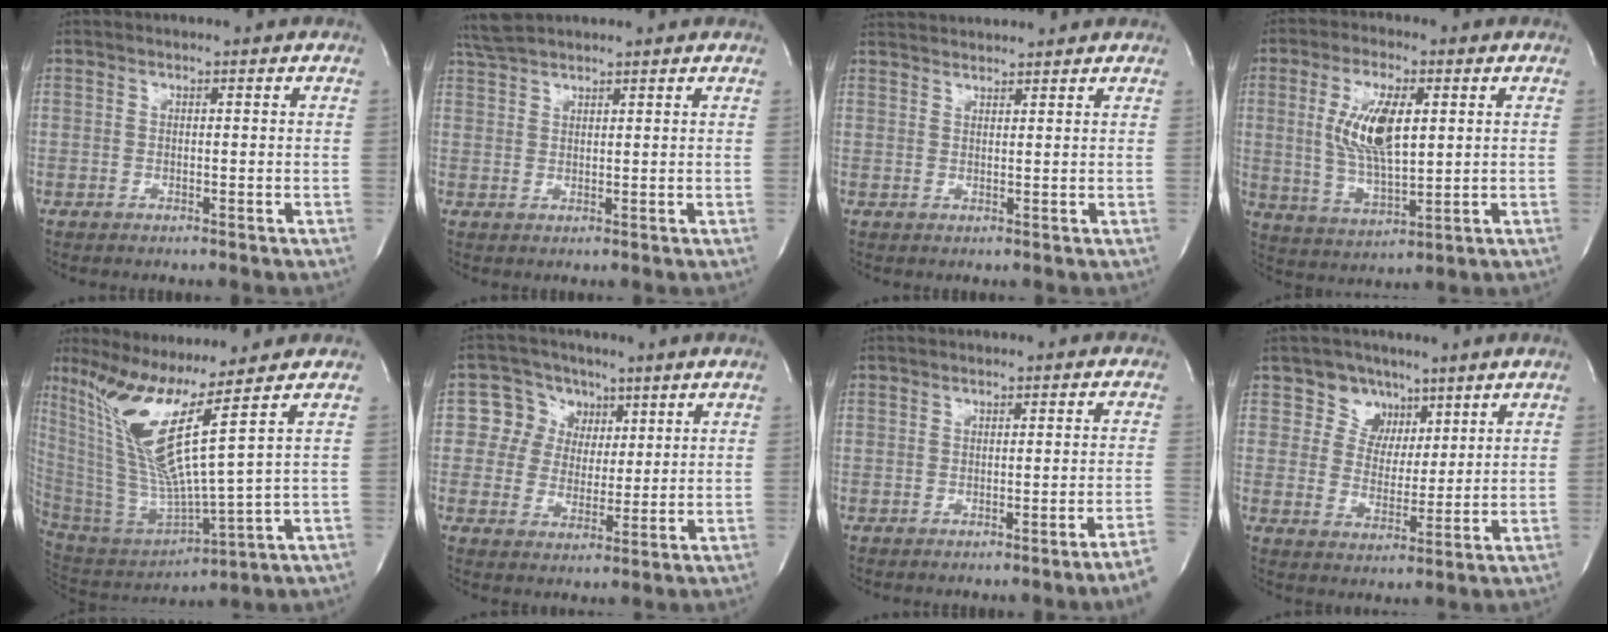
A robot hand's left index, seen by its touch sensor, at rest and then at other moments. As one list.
[{"total": 4.3, "force": [4.0, 0.7, 1.4], "torque": [-0.038, 0.026, 0.082]}, {"total": 5.9, "force": [5.8, 0.1, 1.2], "torque": [-0.024, 0.036, 0.087]}, {"total": 10.2, "force": [1.9, 3.2, 9.5], "torque": [-0.198, 0.000, 0.041]}, {"total": 13.9, "force": [7.5, -2.5, 11.5], "torque": [-0.240, -0.024, 0.152]}, {"total": 6.0, "force": [2.0, 5.6, 0.9], "torque": [-0.013, 0.021, 0.038]}, {"total": 6.4, "force": [-4.5, -2.0, 4.1], "torque": [-0.032, 0.002, -0.059]}, {"total": 5.3, "force": [3.3, 4.1, 0.3], "torque": [-0.003, 0.002, 0.061]}]